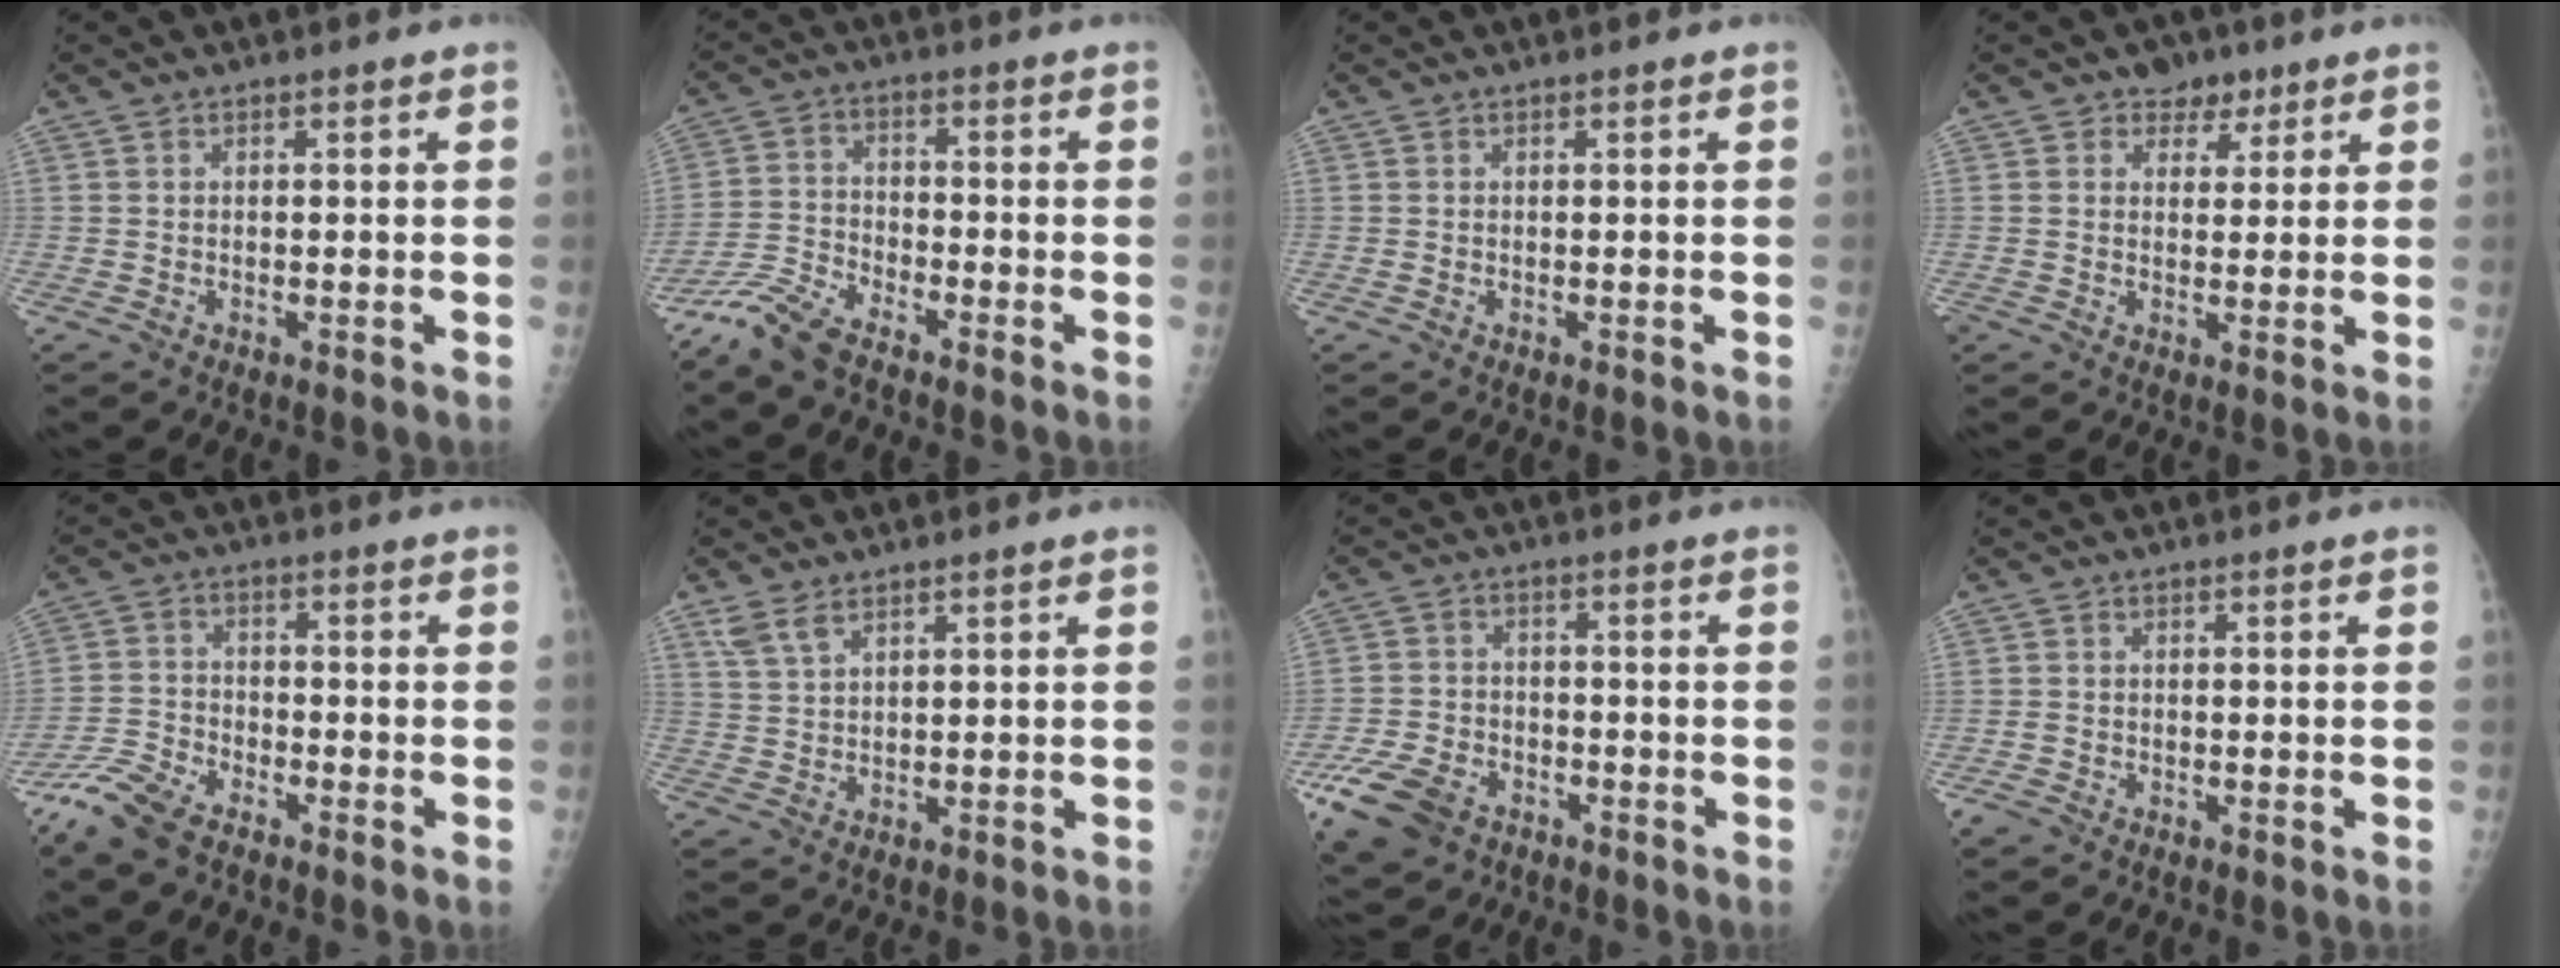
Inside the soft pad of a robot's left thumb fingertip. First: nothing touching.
{"total": 7.5, "force": [-6.3, 2.1, 3.5], "torque": [-0.085, 0.017, -0.134]}
{"total": 0.0}
{"total": 4.9, "force": [2.6, 4.0, 1.2], "torque": [0.014, -0.007, 0.034]}
{"total": 8.4, "force": [-6.3, 3.5, 4.4], "torque": [-0.104, 0.011, -0.132]}
{"total": 3.8, "force": [2.7, 1.7, 2.1], "torque": [-0.040, -0.005, 0.061]}
{"total": 11.8, "force": [-6.6, 7.8, 6.0], "torque": [-0.124, 0.019, -0.116]}
{"total": 2.0, "force": [-1.2, 1.4, 0.7], "torque": [-0.015, 0.003, -0.022]}